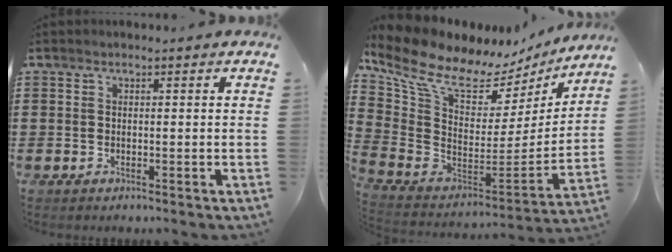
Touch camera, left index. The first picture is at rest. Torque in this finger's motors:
{"motor_torque": [2.14, 0.00, 1.05, 0.14]}